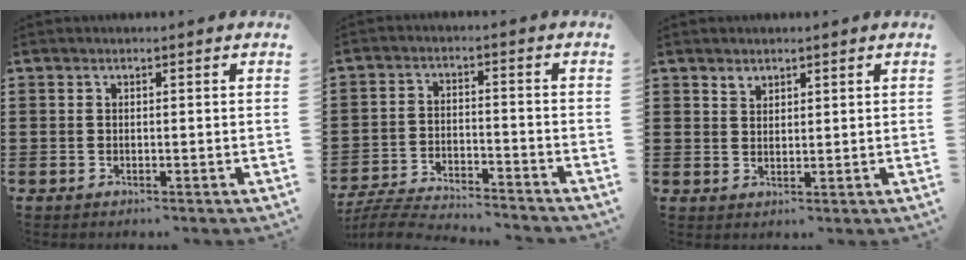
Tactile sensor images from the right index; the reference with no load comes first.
{"total": 6.0, "force": [-5.9, 0.0, 1.1], "torque": [-0.034, -0.004, -0.121]}
{"total": 1.6, "force": [1.3, 0.8, 0.2], "torque": [-0.008, 0.001, 0.026]}